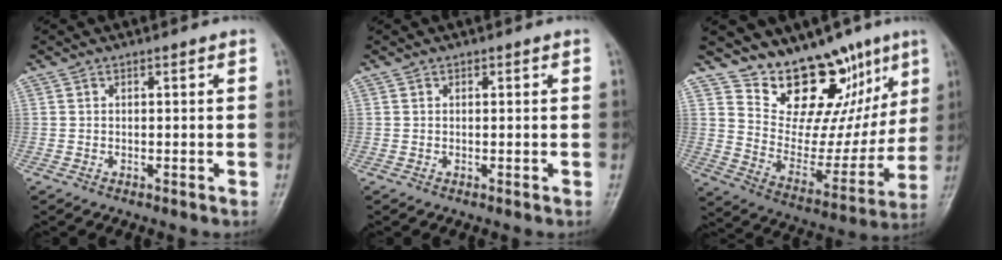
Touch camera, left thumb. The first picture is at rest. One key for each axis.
{"total": 0.0}
{"total": 18.2, "fx": 13.1, "fy": 9.1, "fz": 8.7, "tx": -0.053, "ty": -0.078, "tz": 0.219}